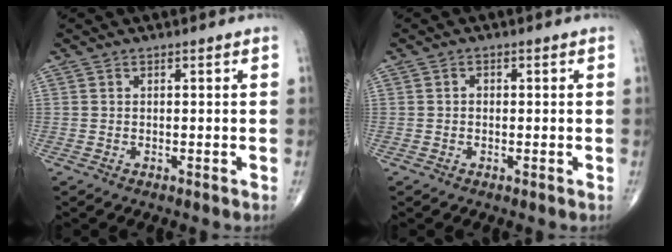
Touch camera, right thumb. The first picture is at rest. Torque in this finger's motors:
{"motor_torque": [-0.38, 0.12, 0.23, 0.14, 0.00]}